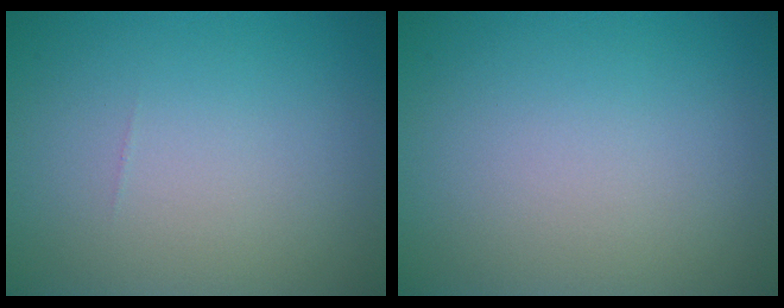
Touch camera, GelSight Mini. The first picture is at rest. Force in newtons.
{"total": 0.0}